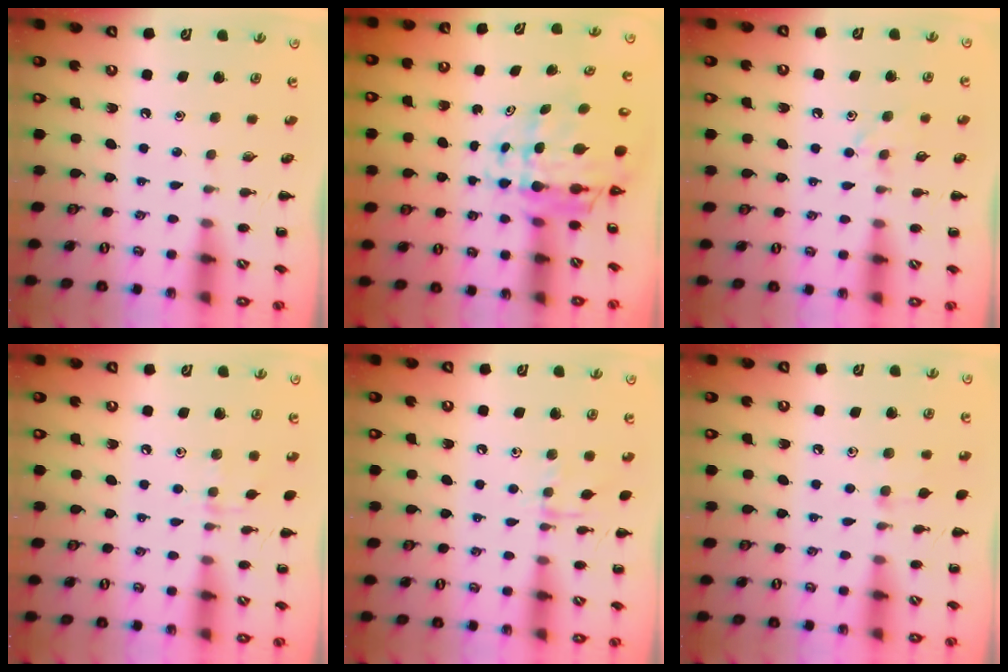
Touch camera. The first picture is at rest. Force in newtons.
{"total": 8.1, "press": 7.7, "slide": 2.3}
{"total": 6.5, "press": 6.3, "slide": 1.6}
{"total": 5.8, "press": 5.5, "slide": 1.9}
{"total": 7.1, "press": 7.0, "slide": 1.2}
{"total": 6.1, "press": 5.6, "slide": 2.2}